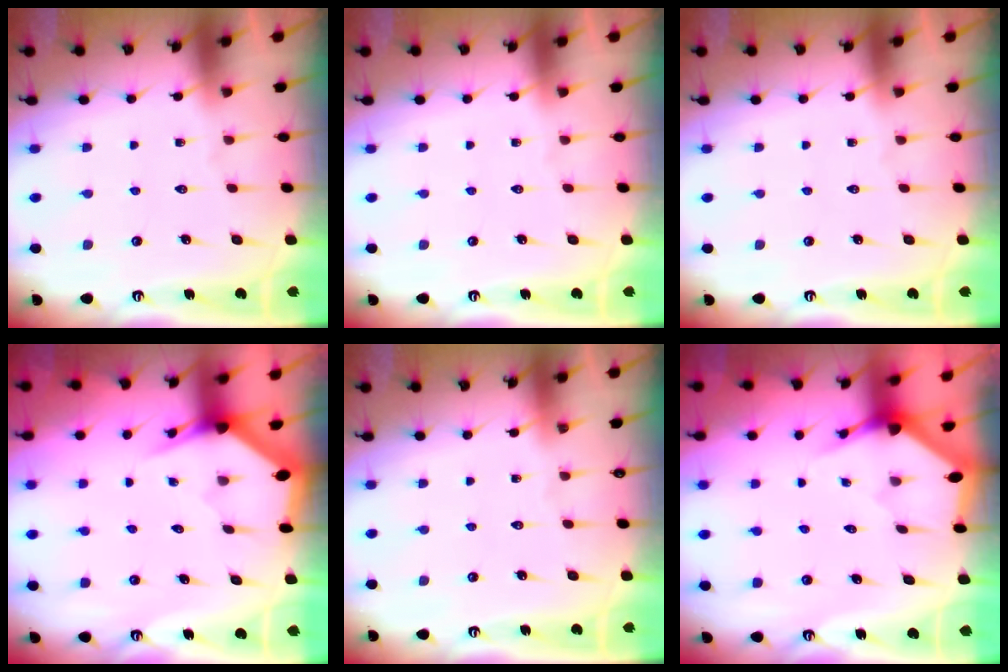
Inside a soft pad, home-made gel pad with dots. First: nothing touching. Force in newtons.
{"total": 0.0}
{"total": 0.0}
{"total": 3.0, "press": 3.0, "slide": 0.1}
{"total": 0.0}
{"total": 2.9, "press": 2.9, "slide": 0.2}